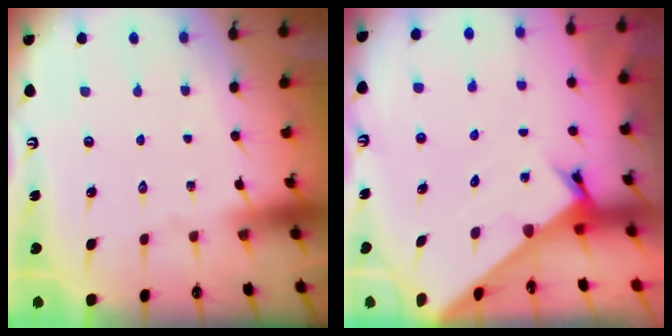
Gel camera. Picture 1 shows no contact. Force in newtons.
{"total": 2.5, "press": 2.5, "slide": 0.2}